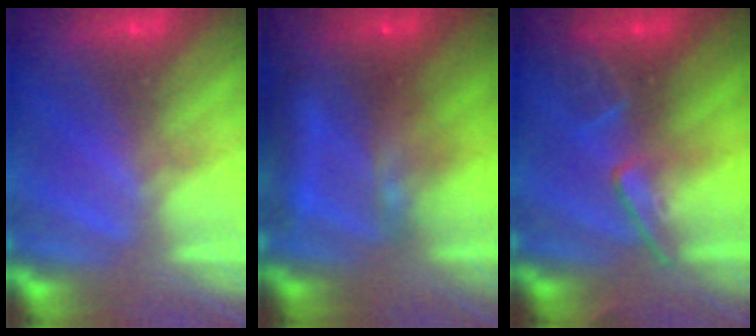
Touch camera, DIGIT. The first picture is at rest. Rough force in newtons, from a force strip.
{"total": 8.5}
{"total": 2.4}